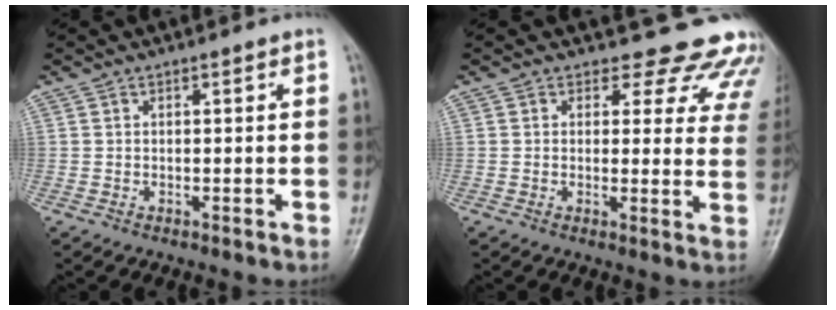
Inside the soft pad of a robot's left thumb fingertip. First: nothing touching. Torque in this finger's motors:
{"motor_torque": [0.40, 0.43, -0.03, -0.30, 0.02]}